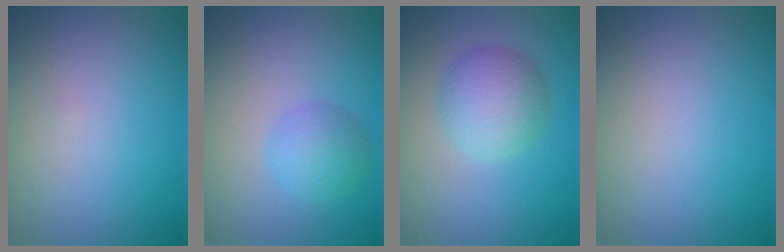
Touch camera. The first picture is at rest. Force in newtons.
{"total": 2.7, "press": 2.7, "slide": 0.1}
{"total": 4.1, "press": 4.1, "slide": 0.1}
{"total": 0.0}